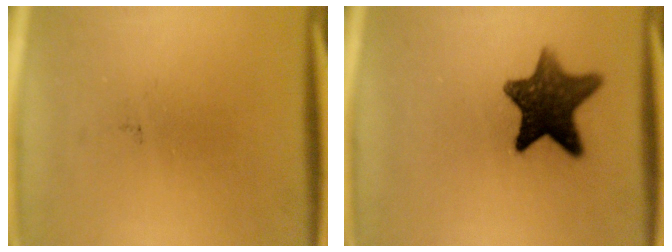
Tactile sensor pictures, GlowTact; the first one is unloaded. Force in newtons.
{"total": 11.4}